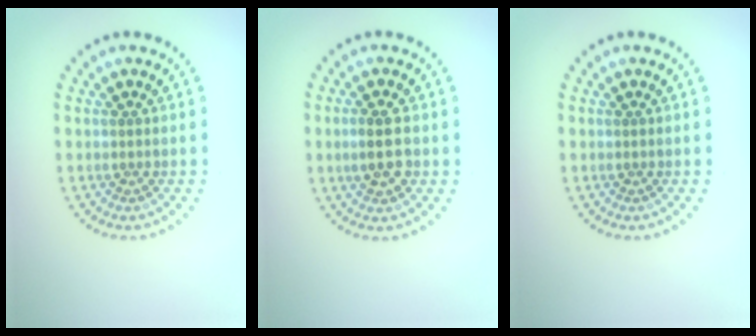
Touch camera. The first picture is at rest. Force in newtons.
{"total": 2.9, "press": 2.9, "slide": 0.3}
{"total": 0.0}